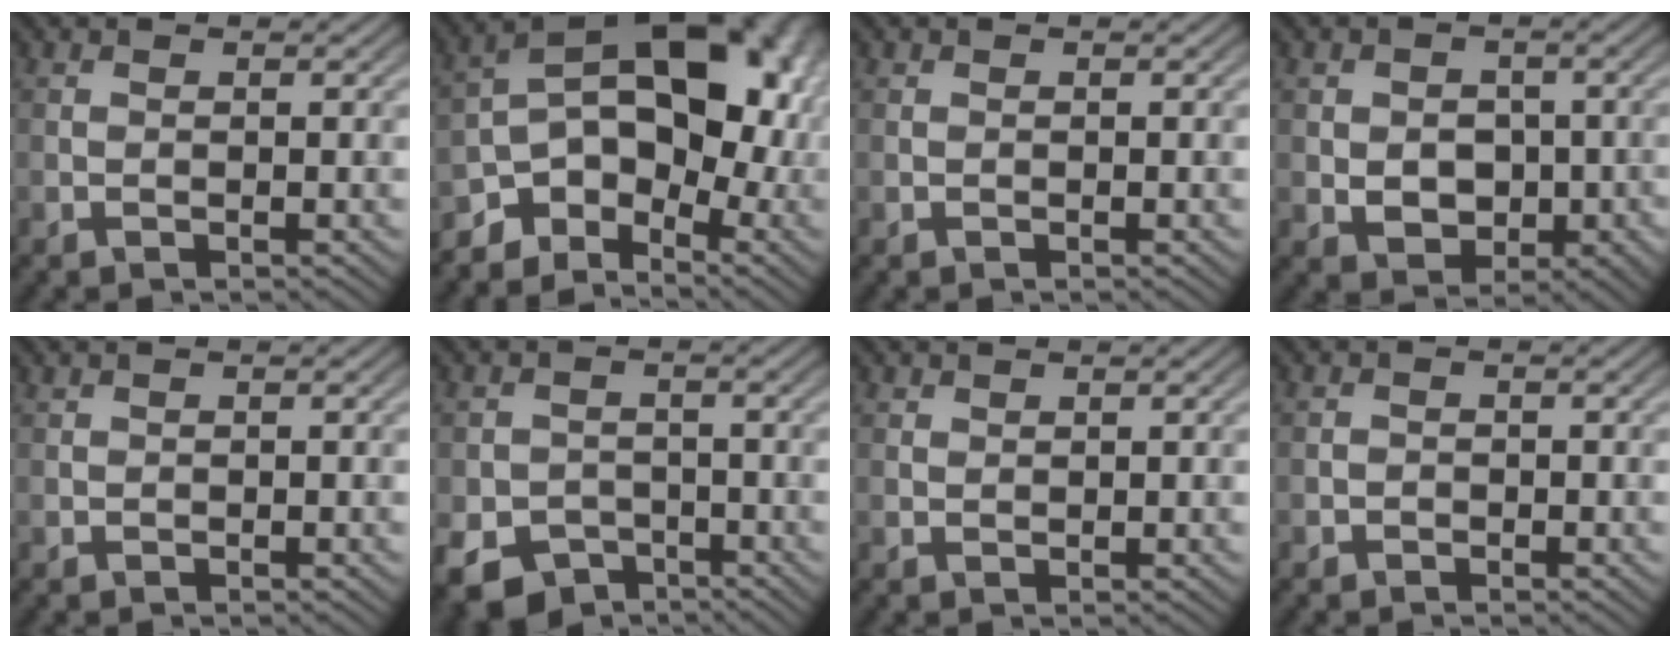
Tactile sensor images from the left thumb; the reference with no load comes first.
{"total": 13.2, "force": [-3.7, 8.3, 9.6], "torque": [-0.138, -0.002, -0.071]}
{"total": 0.0}
{"total": 4.7, "force": [-0.7, 3.7, 2.8], "torque": [-0.052, -0.009, -0.014]}
{"total": 0.0}
{"total": 5.7, "force": [-3.3, 4.1, 2.2], "torque": [-0.048, -0.014, -0.060]}
{"total": 0.7, "force": [0.6, 0.3, 0.1], "torque": [-0.004, 0.000, 0.015]}
{"total": 0.8, "force": [-0.5, 0.6, 0.1], "torque": [0.000, 0.000, -0.011]}